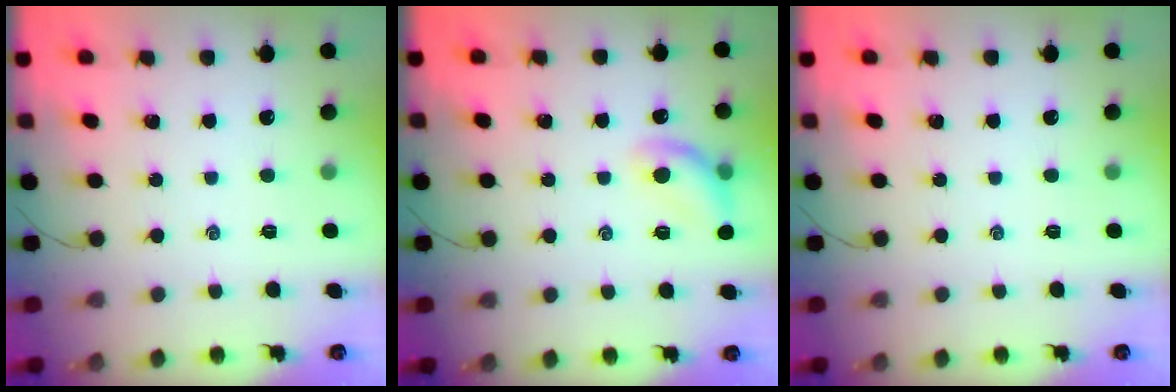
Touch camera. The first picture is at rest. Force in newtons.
{"total": 10.9, "press": 10.7, "slide": 2.1}
{"total": 0.0}